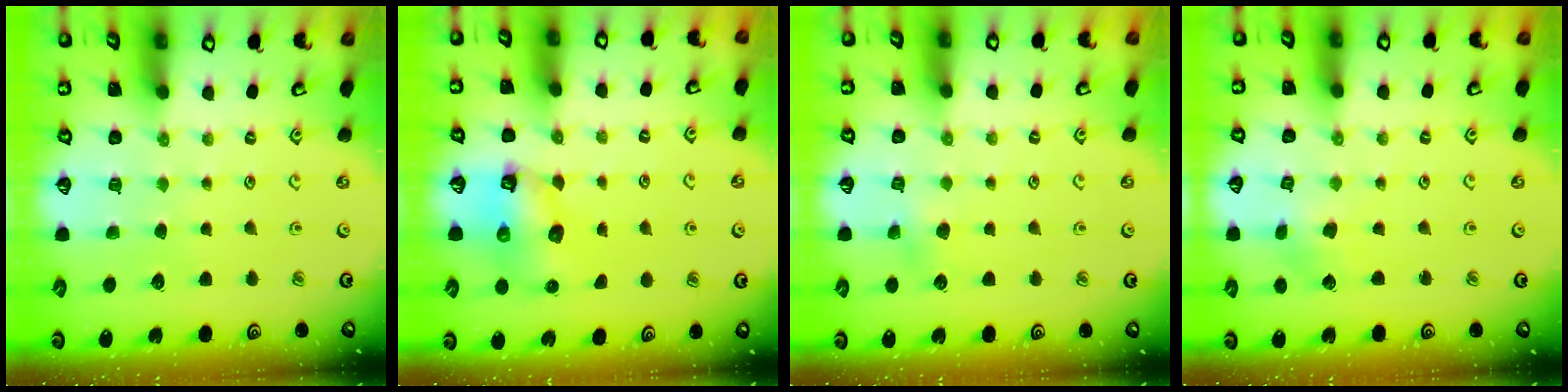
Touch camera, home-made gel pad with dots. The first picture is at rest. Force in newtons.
{"total": 8.6, "press": 8.6, "slide": 0.7}
{"total": 3.6, "press": 3.6, "slide": 0.5}
{"total": 2.8, "press": 2.8, "slide": 0.4}